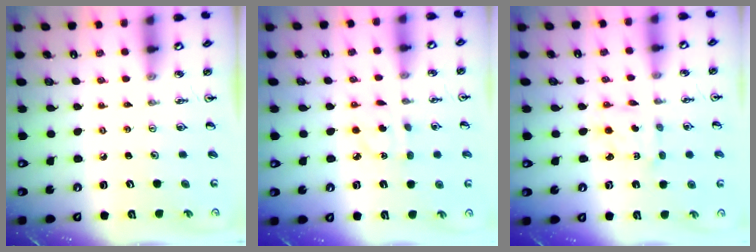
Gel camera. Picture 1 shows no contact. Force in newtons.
{"total": 3.7, "press": 3.6, "slide": 0.9}
{"total": 2.2, "press": 2.0, "slide": 0.8}